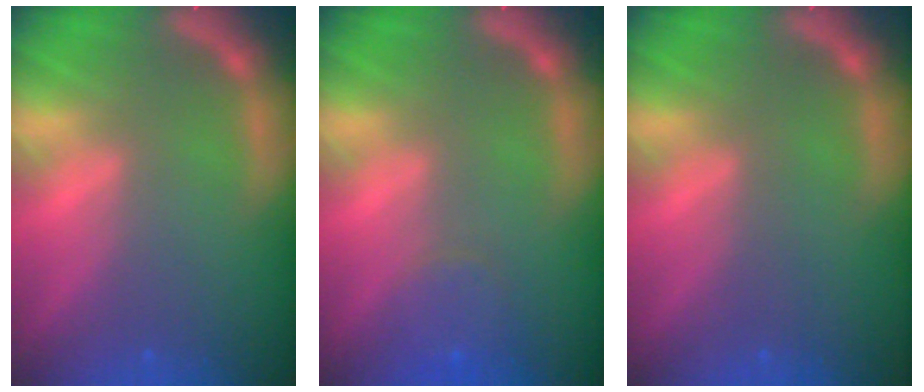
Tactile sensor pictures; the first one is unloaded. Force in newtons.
{"total": 2.4}
{"total": 0.0}